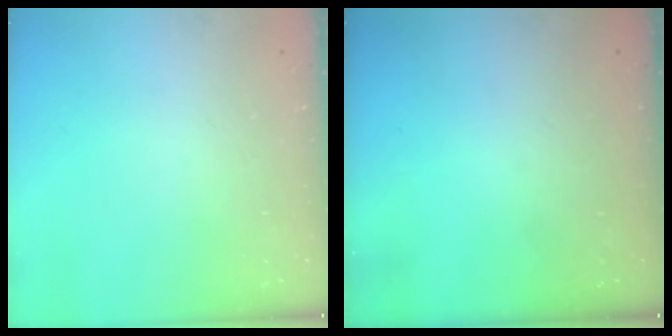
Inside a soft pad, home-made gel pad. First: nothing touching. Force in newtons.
{"total": 0.0}